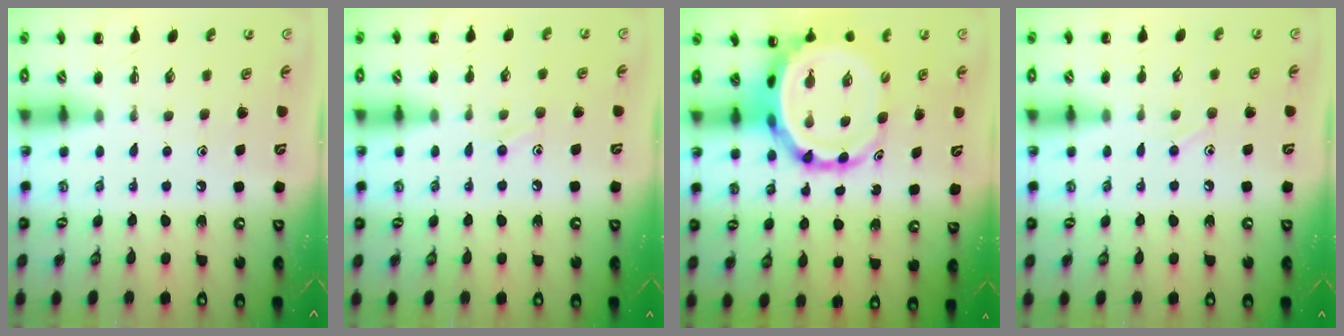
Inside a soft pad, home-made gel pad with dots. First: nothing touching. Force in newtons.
{"total": 5.8, "press": 5.5, "slide": 1.8}
{"total": 9.6, "press": 9.3, "slide": 2.5}
{"total": 6.1, "press": 5.7, "slide": 2.1}